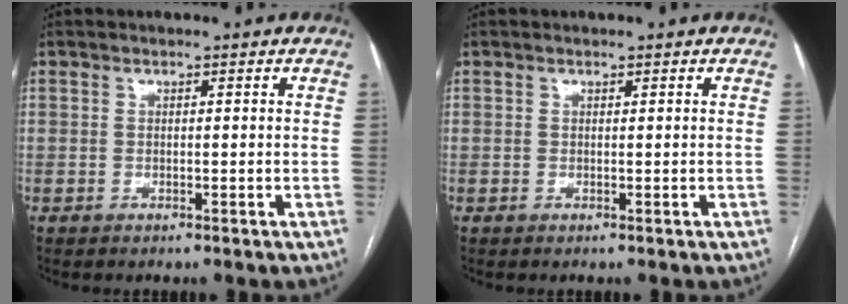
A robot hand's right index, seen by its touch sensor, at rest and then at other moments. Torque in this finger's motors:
{"motor_torque": [0.51, 0.20, 0.02, 0.01]}